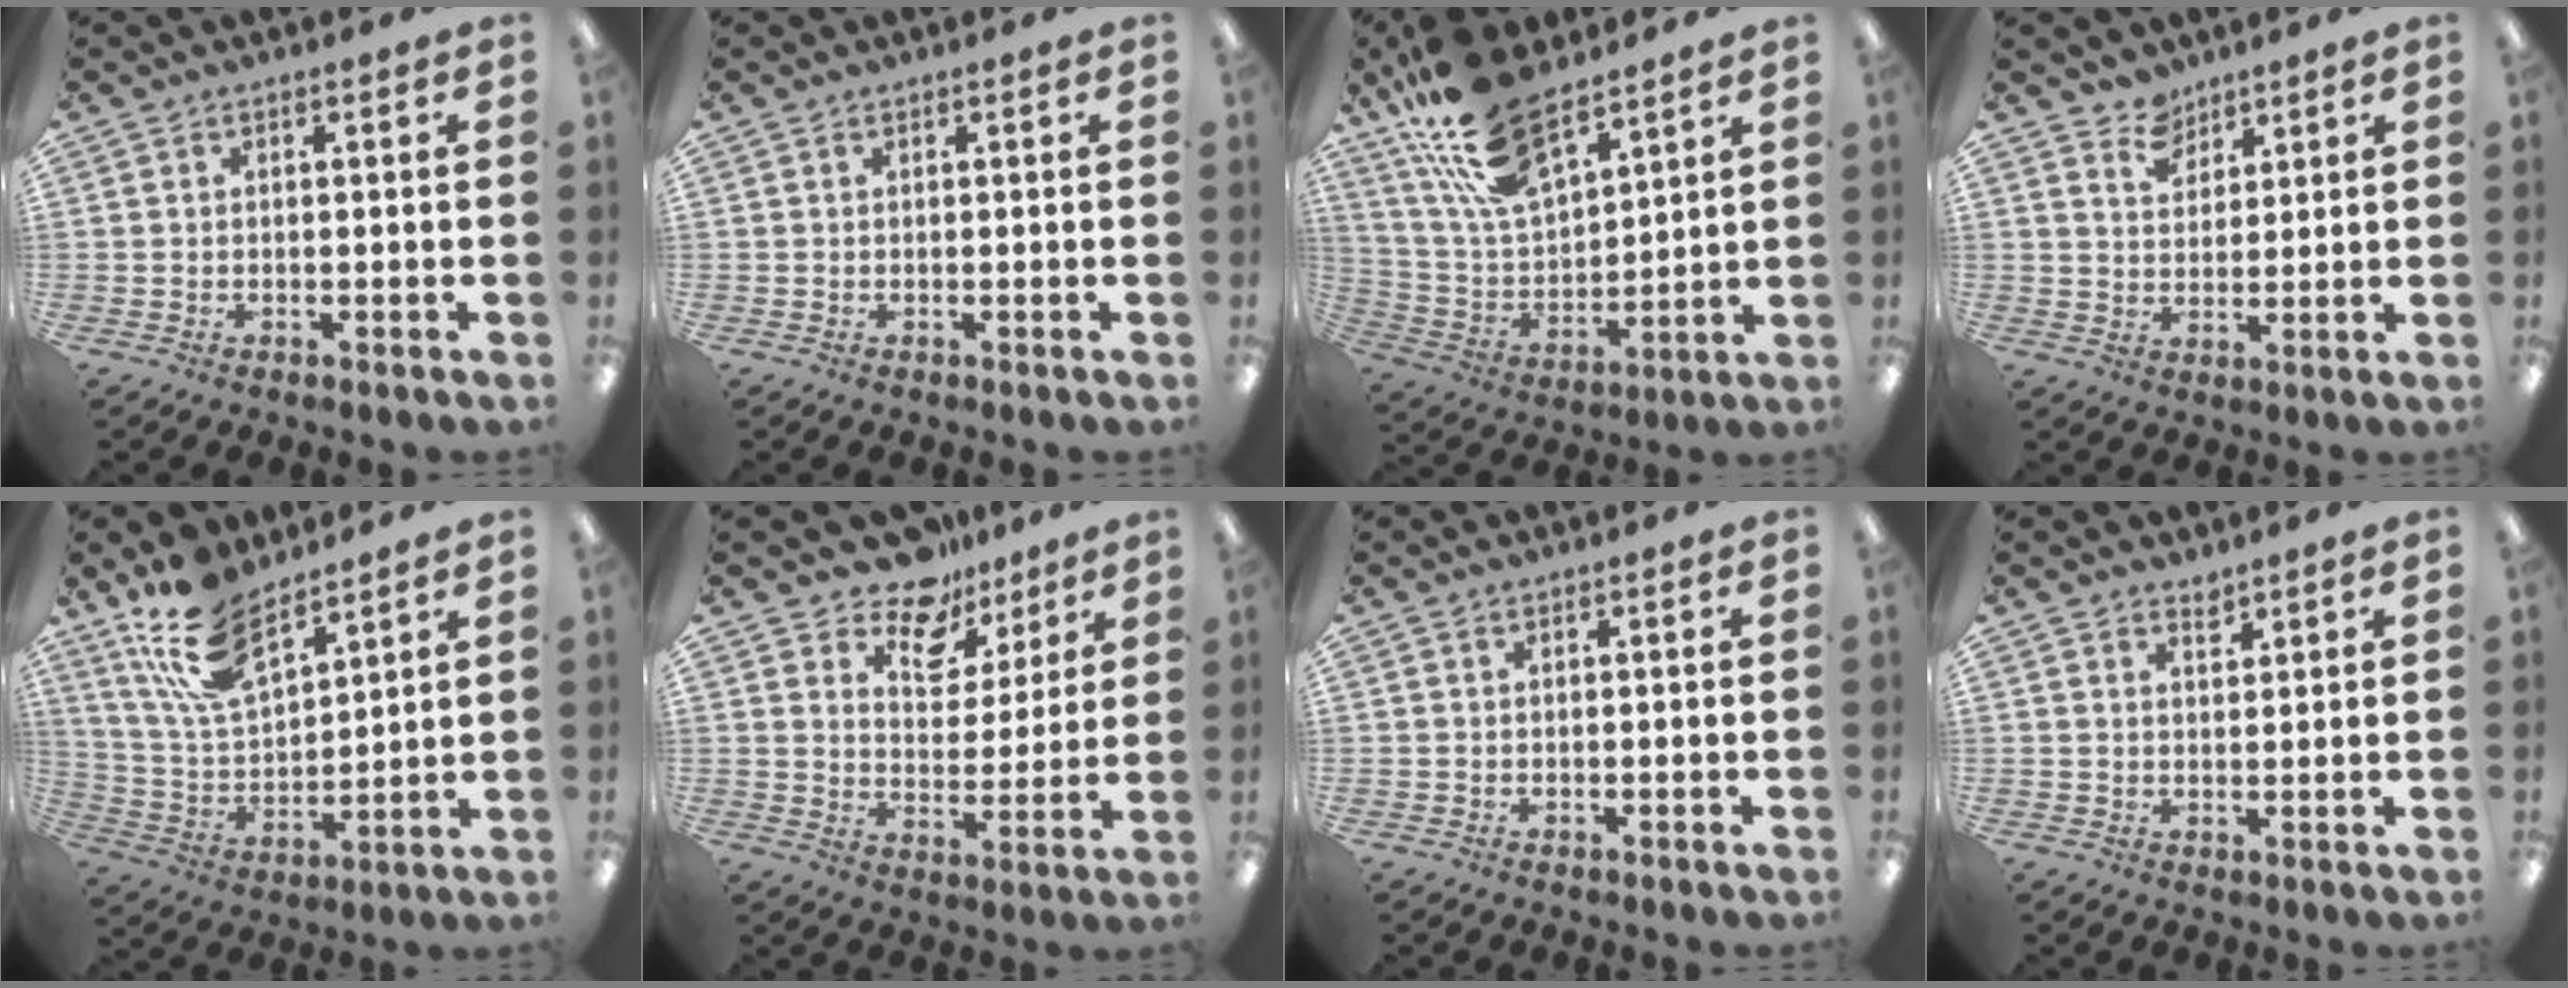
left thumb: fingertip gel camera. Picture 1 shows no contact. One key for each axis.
{"total": 0.0}
{"total": 19.0, "fx": 13.4, "fy": 7.9, "fz": 10.8, "tx": -0.234, "ty": -0.068, "tz": 0.240}
{"total": 5.4, "fx": 4.7, "fy": 2.7, "fz": 0.5, "tx": -0.011, "ty": -0.027, "tz": 0.087}
{"total": 15.7, "fx": 11.1, "fy": 6.6, "fz": 8.9, "tx": -0.186, "ty": -0.045, "tz": 0.204}
{"total": 11.5, "fx": 9.5, "fy": 5.8, "fz": 2.8, "tx": -0.053, "ty": -0.070, "tz": 0.176}
{"total": 0.0}
{"total": 2.1, "fx": 2.0, "fy": 0.6, "fz": 0.3, "tx": 0.000, "ty": -0.012, "tz": 0.035}